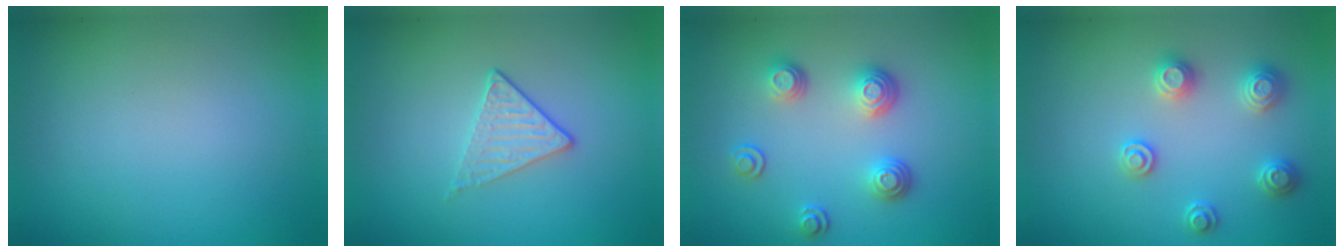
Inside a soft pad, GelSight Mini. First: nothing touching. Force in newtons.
{"total": 1.7, "press": 1.4, "slide": 1.0}
{"total": 3.3, "press": 2.7, "slide": 1.9}
{"total": 2.8, "press": 2.8, "slide": 0.5}